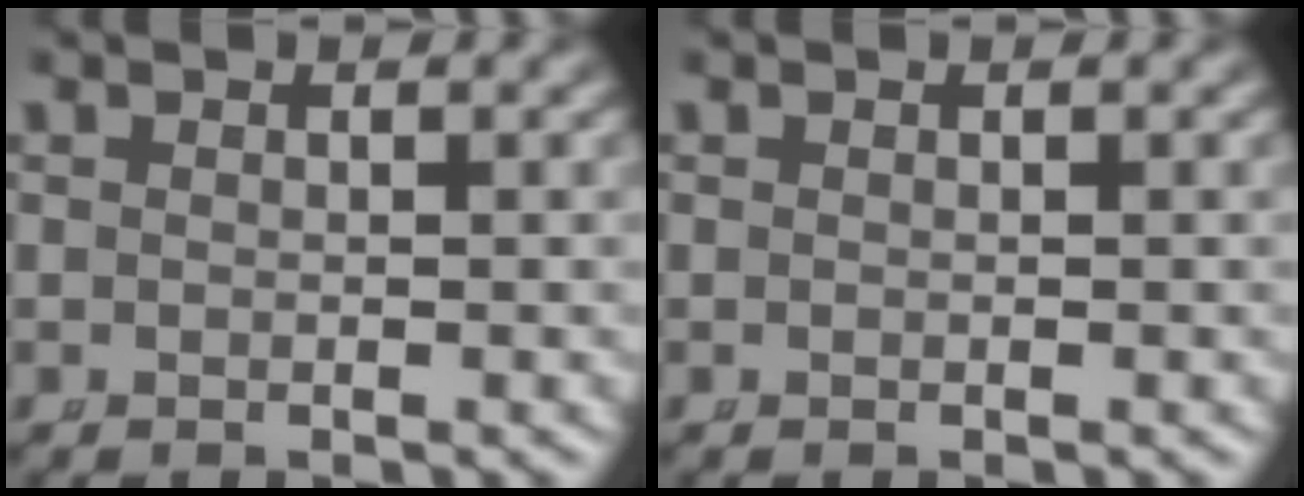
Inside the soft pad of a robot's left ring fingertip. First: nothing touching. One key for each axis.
{"total": 0.0}